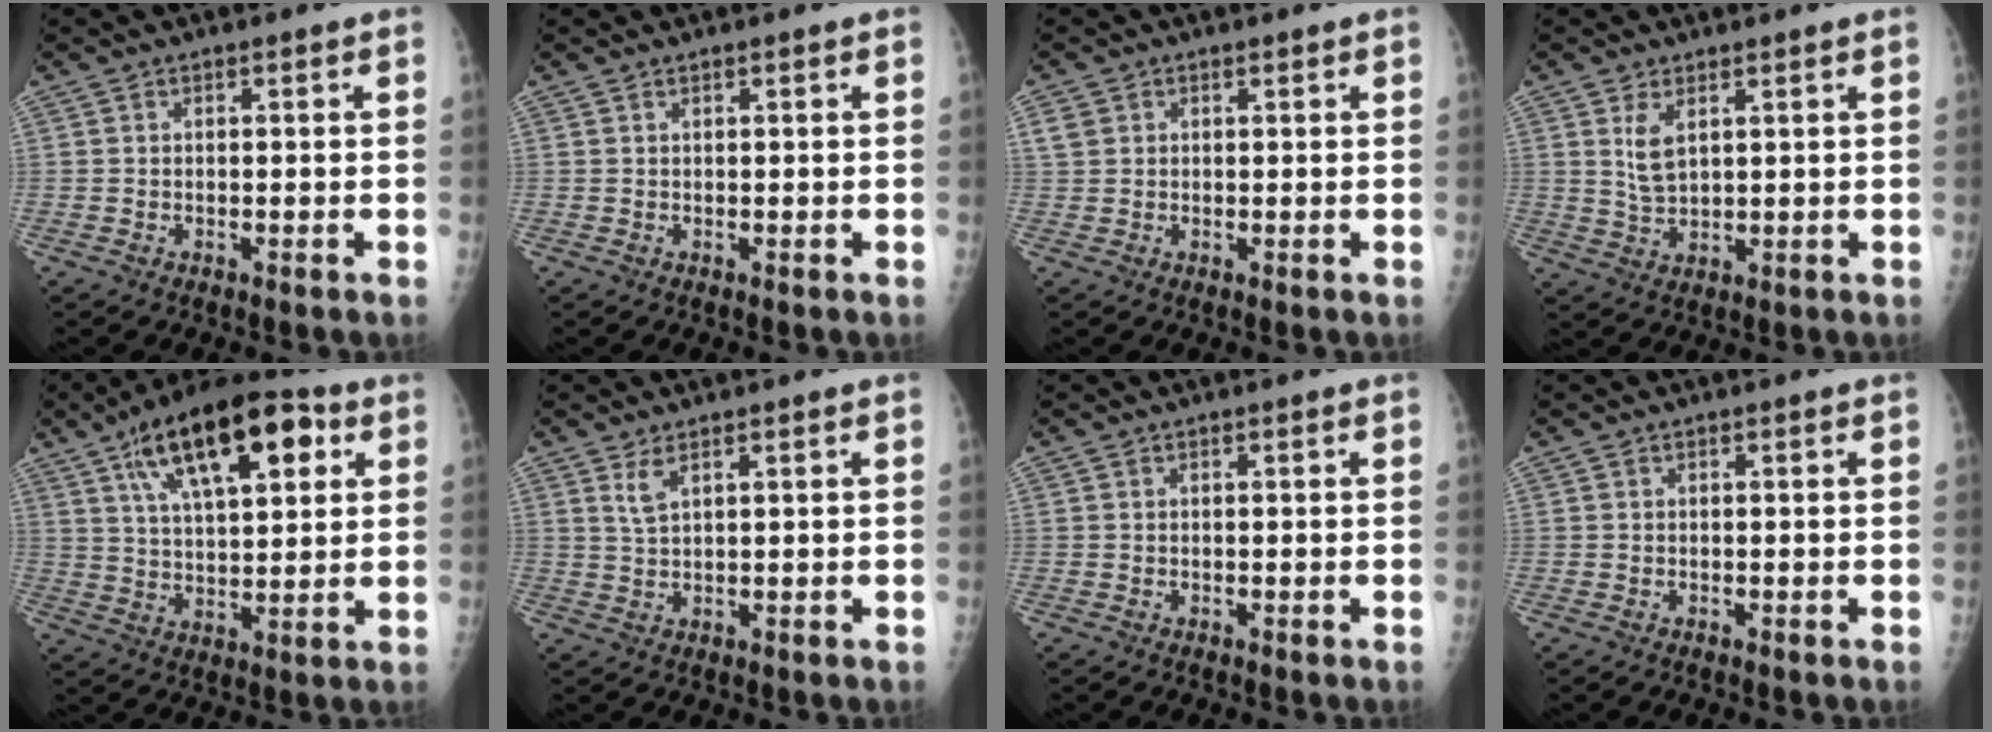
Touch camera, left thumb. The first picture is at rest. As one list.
[{"total": 0.6, "force": [0.5, 0.1, 0.2], "torque": [-0.005, -0.001, 0.012]}, {"total": 3.1, "force": [1.6, 2.3, 1.3], "torque": [-0.024, 0.004, 0.039]}, {"total": 4.3, "force": [2.0, 2.0, 3.2], "torque": [-0.058, -0.015, 0.047]}, {"total": 19.1, "force": [8.4, 8.1, 15.1], "torque": [-0.221, -0.007, 0.138]}, {"total": 2.8, "force": [1.8, 0.7, 2.0], "torque": [-0.043, -0.012, 0.042]}, {"total": 0.0}, {"total": 0.0}]